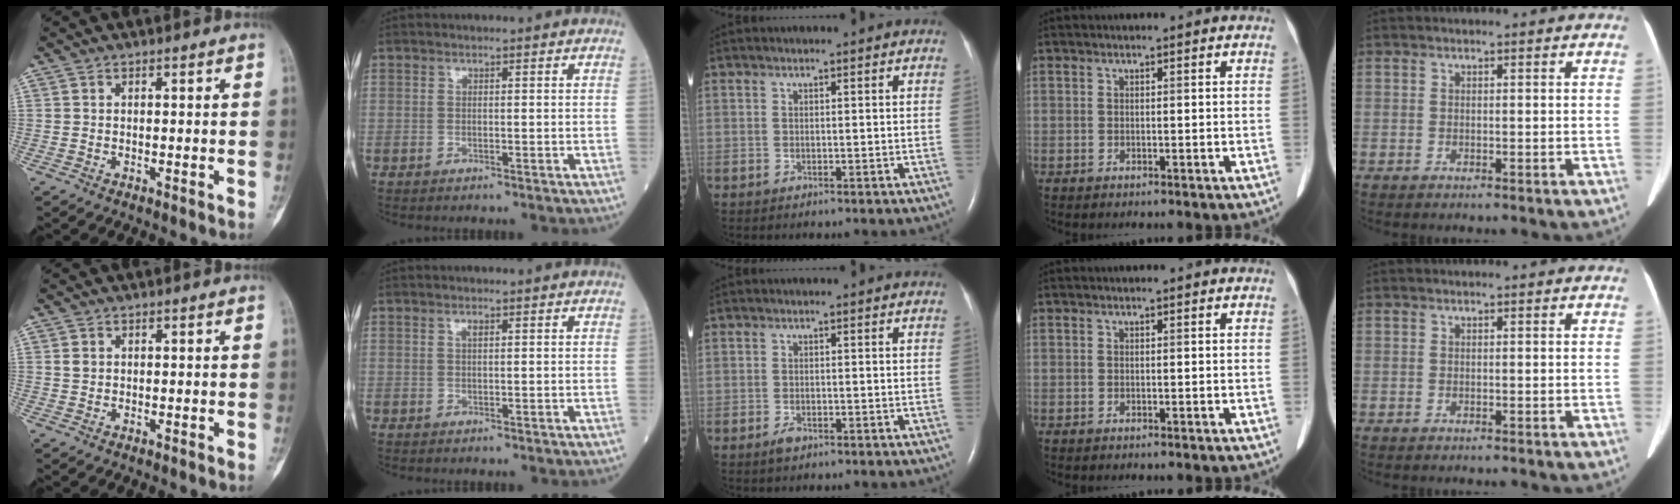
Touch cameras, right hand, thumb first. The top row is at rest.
{"thumb": {"total": 1.1, "force": [0.4, 0.9, 0.5], "torque": [-0.005, 0.001, 0.007]}, "index": {"total": 0.7, "force": [0.3, 0.2, 0.6], "torque": [-0.015, 0.000, 0.005]}, "middle": {"total": 1.4, "force": [-1.0, 0.6, 0.9], "torque": [-0.024, -0.002, -0.015]}}